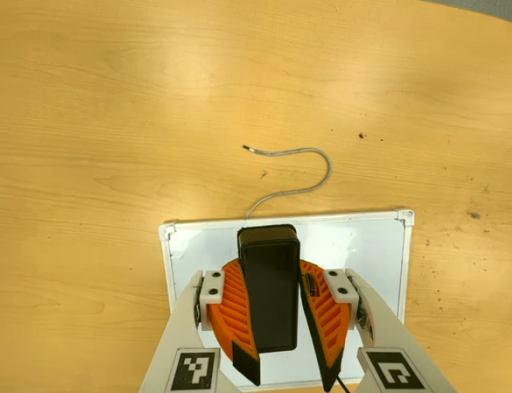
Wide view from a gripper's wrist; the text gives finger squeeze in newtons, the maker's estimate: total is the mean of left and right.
{"total": 10.8, "left": 9.8, "right": 11.9}